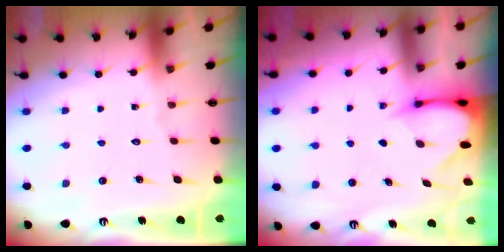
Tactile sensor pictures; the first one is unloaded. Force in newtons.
{"total": 3.5, "press": 3.5, "slide": 0.3}